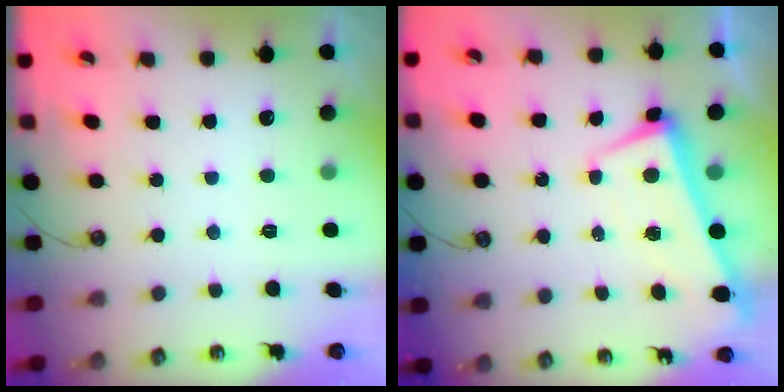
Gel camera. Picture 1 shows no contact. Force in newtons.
{"total": 2.0, "press": 1.8, "slide": 0.9}